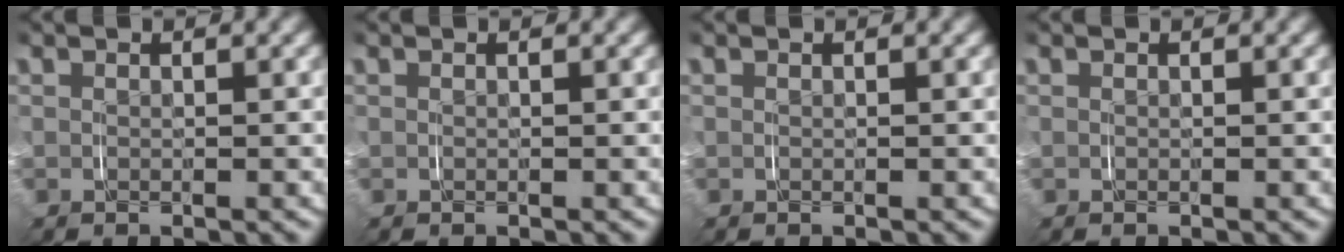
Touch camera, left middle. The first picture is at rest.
{"total": 0.0}
{"total": 0.0}
{"total": 0.0}